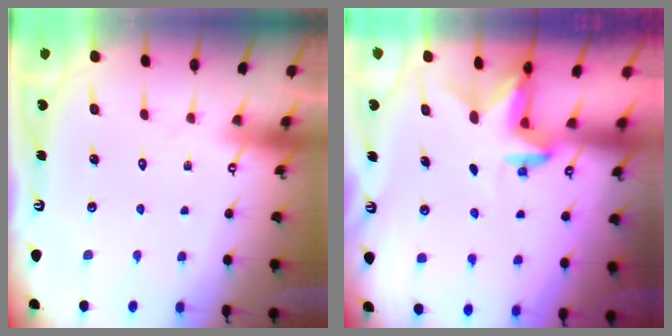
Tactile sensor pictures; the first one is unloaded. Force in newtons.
{"total": 2.4, "press": 2.4, "slide": 0.4}